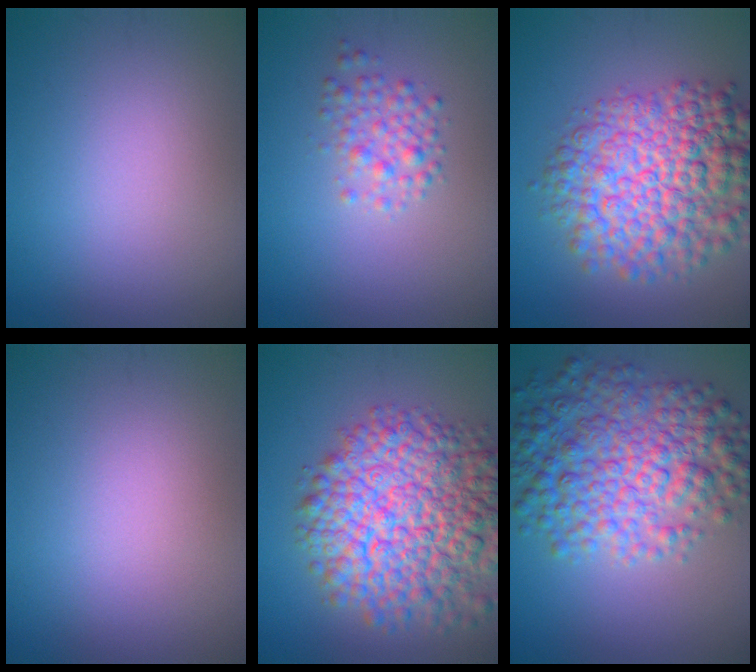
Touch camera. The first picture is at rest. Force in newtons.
{"total": 2.3, "press": 2.3, "slide": 0.1}
{"total": 10.1, "press": 10.1, "slide": 0.3}
{"total": 0.0}
{"total": 12.3, "press": 12.3, "slide": 0.5}
{"total": 8.6, "press": 8.6, "slide": 0.1}